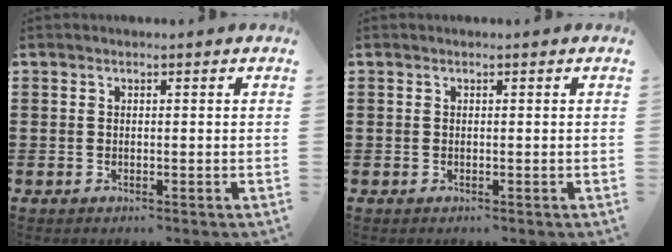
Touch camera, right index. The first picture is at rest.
{"total": 0.0}